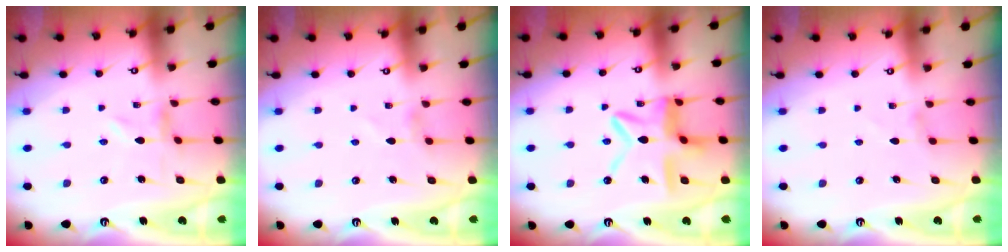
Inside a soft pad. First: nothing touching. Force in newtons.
{"total": 0.0}
{"total": 13.2, "press": 13.1, "slide": 1.0}
{"total": 0.0}